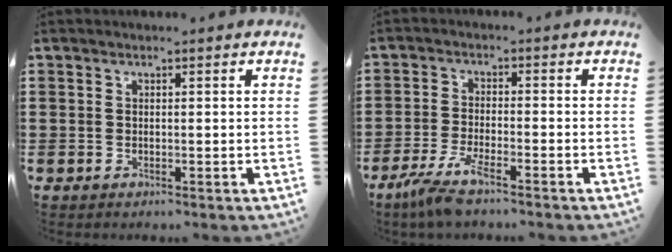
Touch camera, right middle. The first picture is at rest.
{"total": 5.5, "force": [-4.1, 0.4, 3.7], "torque": [-0.095, -0.021, -0.081]}